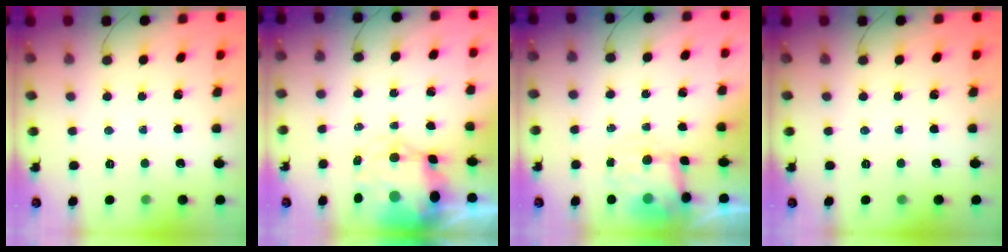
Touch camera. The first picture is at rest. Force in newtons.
{"total": 8.4, "press": 7.9, "slide": 2.8}
{"total": 6.7, "press": 6.6, "slide": 1.3}
{"total": 0.0}